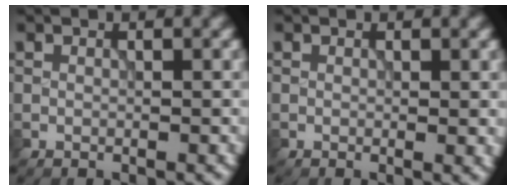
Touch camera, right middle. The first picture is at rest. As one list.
[{"total": 0.8, "force": [0.2, 0.1, 0.8], "torque": [-0.007, -0.003, 0.000]}]